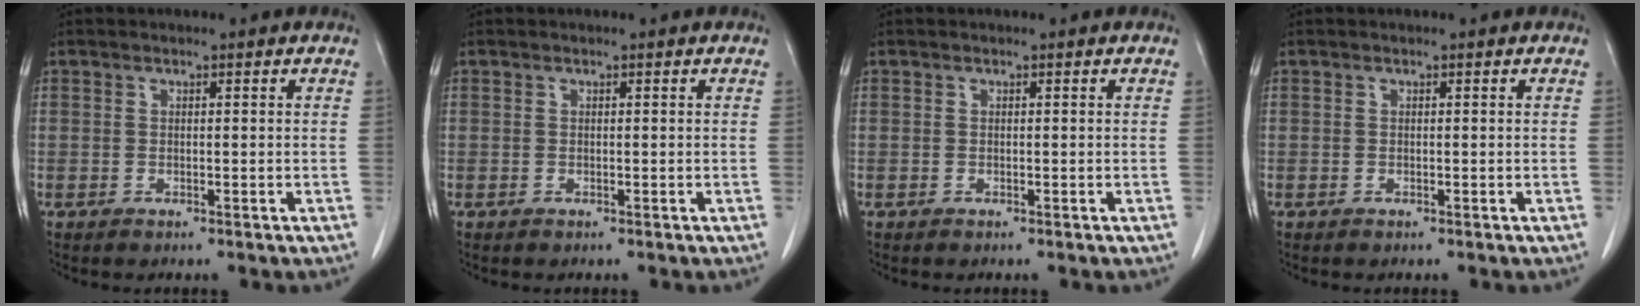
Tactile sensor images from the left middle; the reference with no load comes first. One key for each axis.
{"total": 0.0}
{"total": 0.0}
{"total": 0.0}